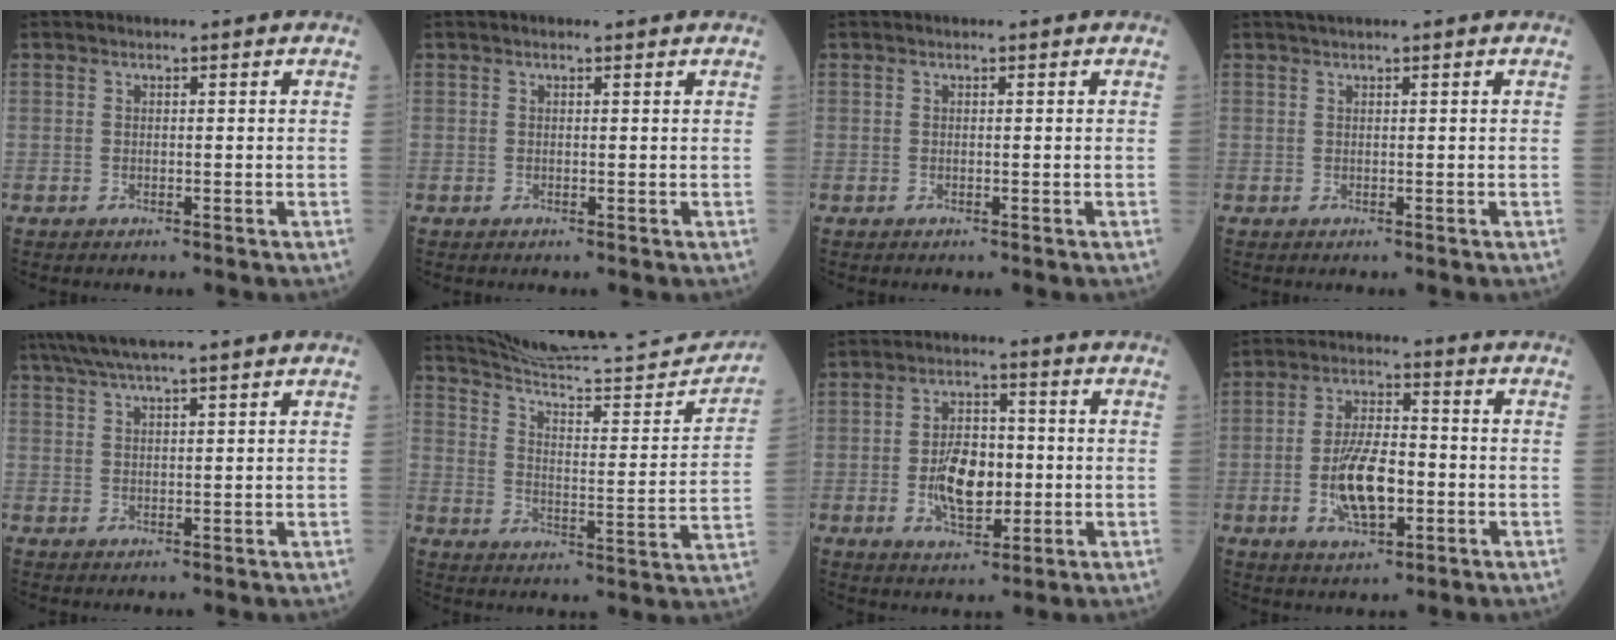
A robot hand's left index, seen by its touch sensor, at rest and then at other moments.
{"total": 0.8, "force": [0.7, 0.1, 0.4], "torque": [-0.010, 0.005, 0.009]}
{"total": 0.0}
{"total": 1.4, "force": [1.2, -0.2, 0.8], "torque": [-0.012, 0.014, 0.025]}
{"total": 9.8, "force": [8.3, -0.3, 5.3], "torque": [-0.090, 0.037, 0.124]}
{"total": 23.8, "force": [22.8, 0.0, 6.6], "torque": [-0.104, -0.075, 0.313]}
{"total": 8.2, "force": [-1.1, 4.2, 6.9], "torque": [-0.136, 0.004, -0.016]}
{"total": 9.7, "force": [-2.1, 3.7, 8.7], "torque": [-0.175, 0.003, -0.037]}